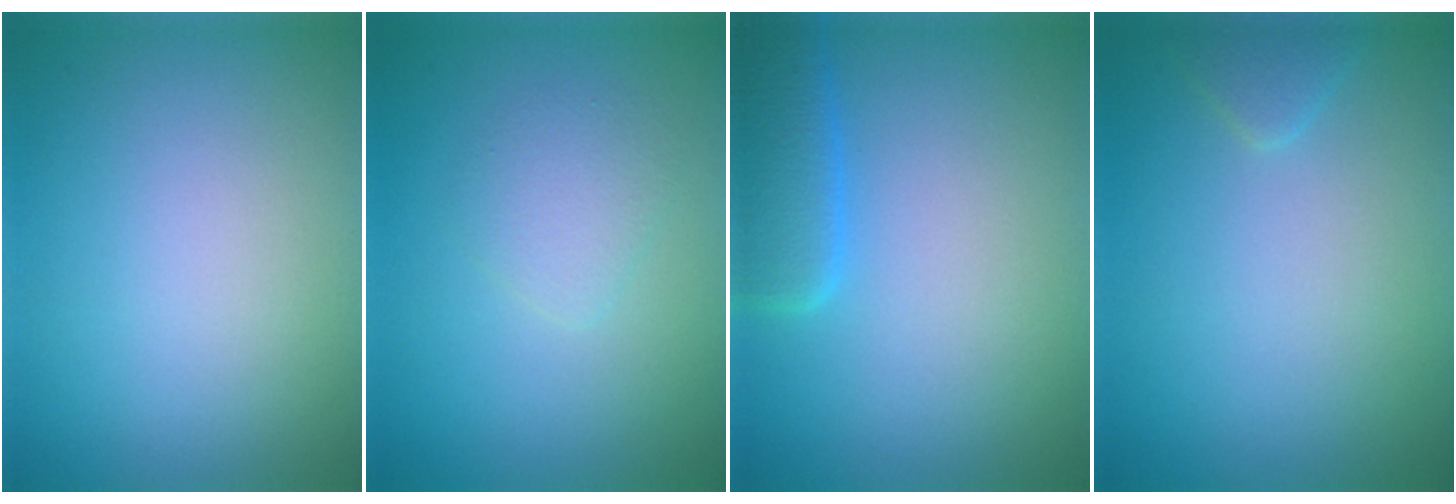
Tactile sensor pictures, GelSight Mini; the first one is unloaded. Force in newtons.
{"total": 1.8, "press": 1.8, "slide": 0.1}
{"total": 3.8, "press": 3.7, "slide": 0.4}
{"total": 1.1, "press": 1.1, "slide": 0.1}